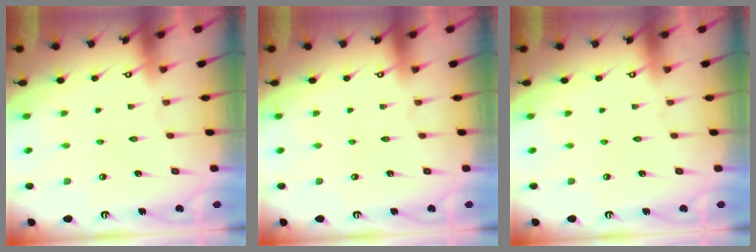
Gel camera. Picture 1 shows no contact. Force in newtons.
{"total": 0.0}
{"total": 0.0}